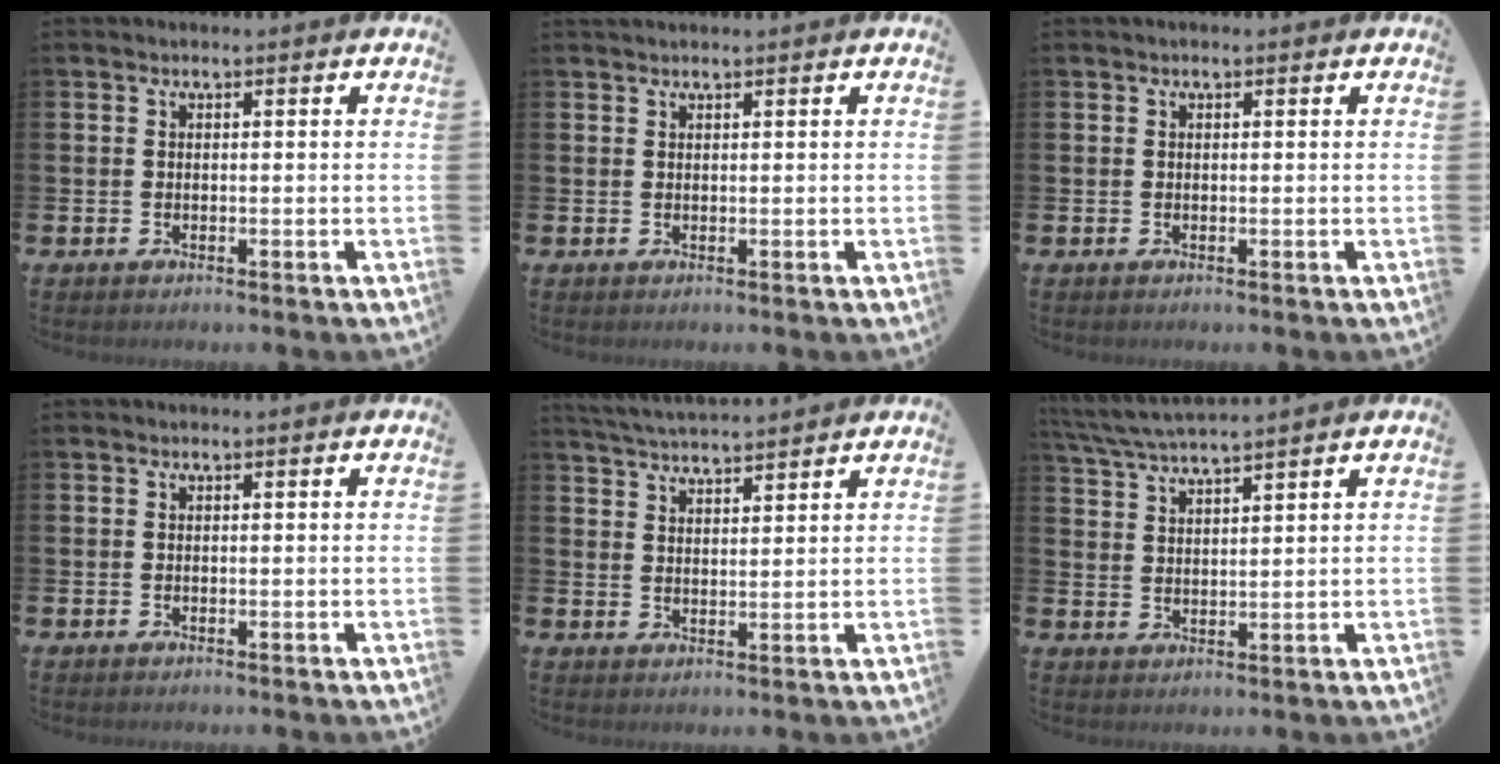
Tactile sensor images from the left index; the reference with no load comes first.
{"total": 0.8, "force": [0.8, 0.0, 0.1], "torque": [0.003, -0.001, 0.012]}
{"total": 0.0}
{"total": 0.0}
{"total": 4.2, "force": [4.2, 0.1, 0.3], "torque": [-0.012, -0.026, 0.074]}
{"total": 4.5, "force": [4.3, -0.3, 1.1], "torque": [-0.036, -0.021, 0.076]}